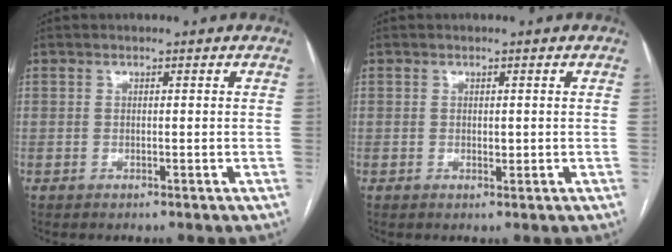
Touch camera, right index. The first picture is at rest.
{"total": 0.8, "force": [0.1, 0.5, 0.7], "torque": [-0.008, -0.002, 0.004]}